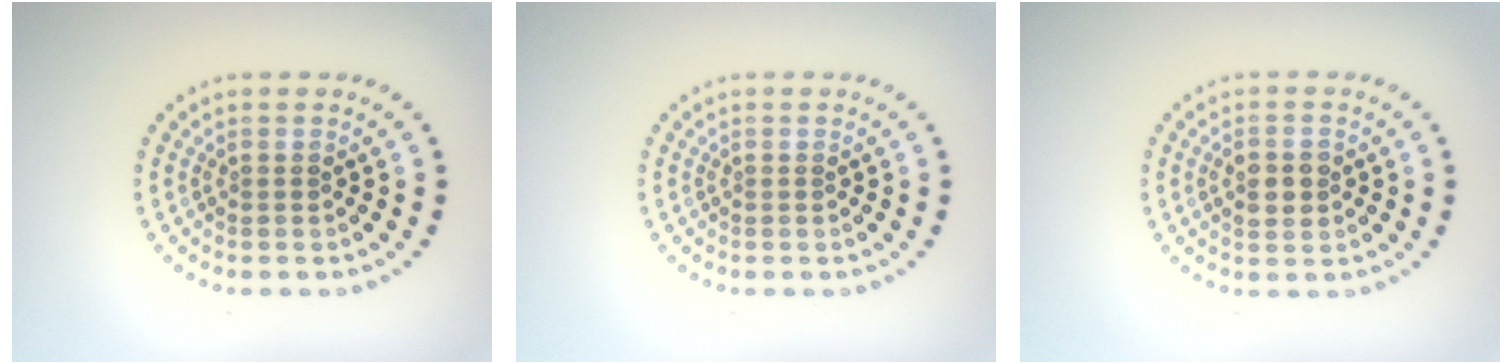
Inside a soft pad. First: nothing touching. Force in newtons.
{"total": 0.0}
{"total": 2.8, "press": 2.8, "slide": 0.2}